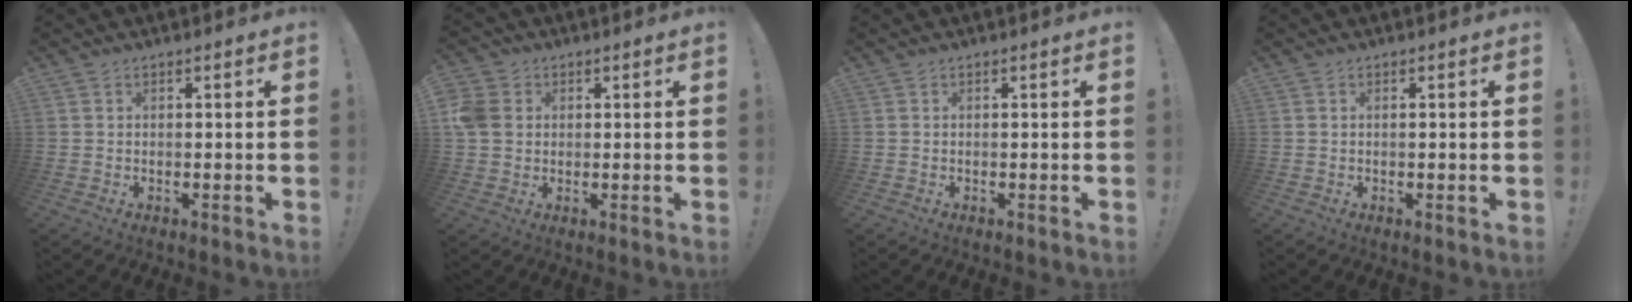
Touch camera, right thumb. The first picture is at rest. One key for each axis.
{"total": 7.3, "fx": 1.1, "fy": 6.2, "fz": 3.6, "tx": -0.075, "ty": 0.014, "tz": 0.025}
{"total": 0.0}
{"total": 0.7, "fx": 0.1, "fy": 0.0, "fz": 0.7, "tx": -0.008, "ty": -0.003, "tz": 0.000}